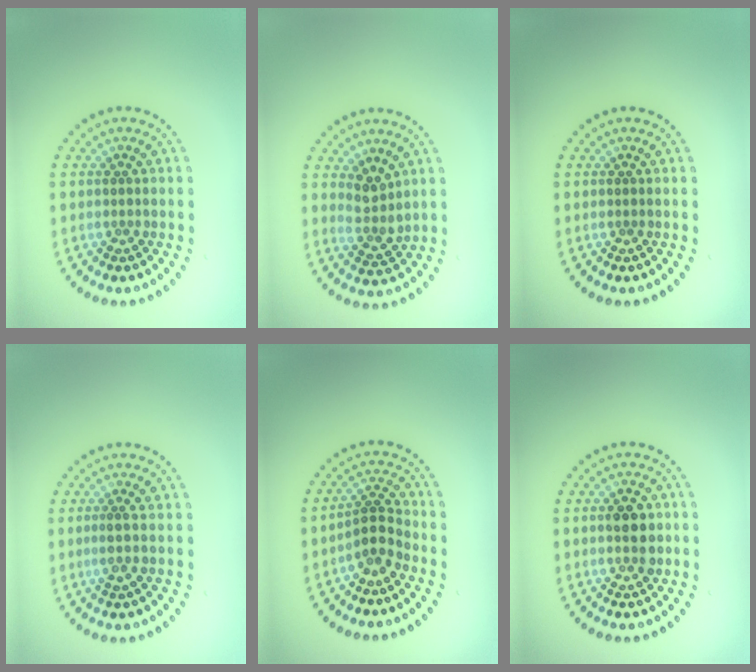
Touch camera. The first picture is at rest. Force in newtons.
{"total": 2.4, "press": 1.9, "slide": 1.5}
{"total": 0.0}
{"total": 1.0, "press": 0.7, "slide": 0.7}
{"total": 2.7, "press": 2.1, "slide": 1.7}
{"total": 2.9, "press": 2.9, "slide": 0.2}